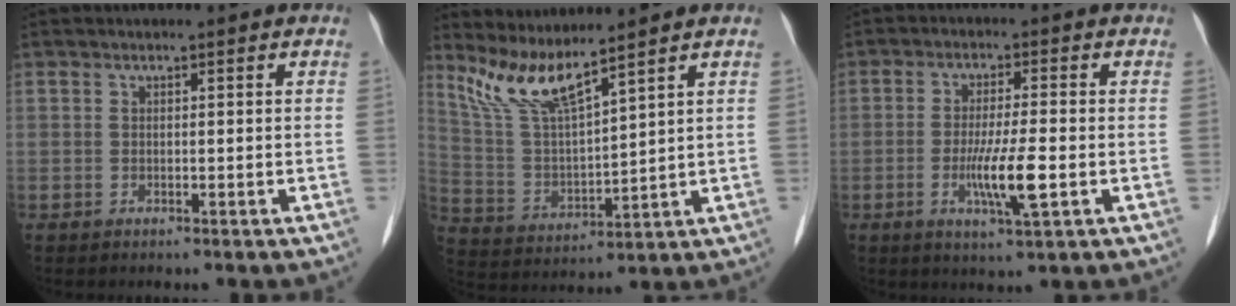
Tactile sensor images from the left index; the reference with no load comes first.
{"total": 8.1, "force": [6.9, 0.1, 4.1], "torque": [-0.099, -0.010, 0.150]}
{"total": 6.8, "force": [-1.9, 0.4, 6.5], "torque": [-0.126, -0.013, -0.035]}